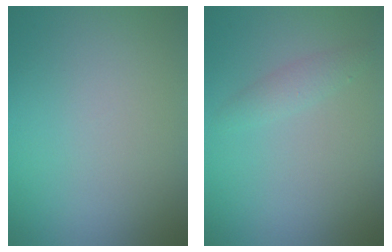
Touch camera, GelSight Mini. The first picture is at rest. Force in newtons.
{"total": 1.4, "press": 1.4, "slide": 0.0}